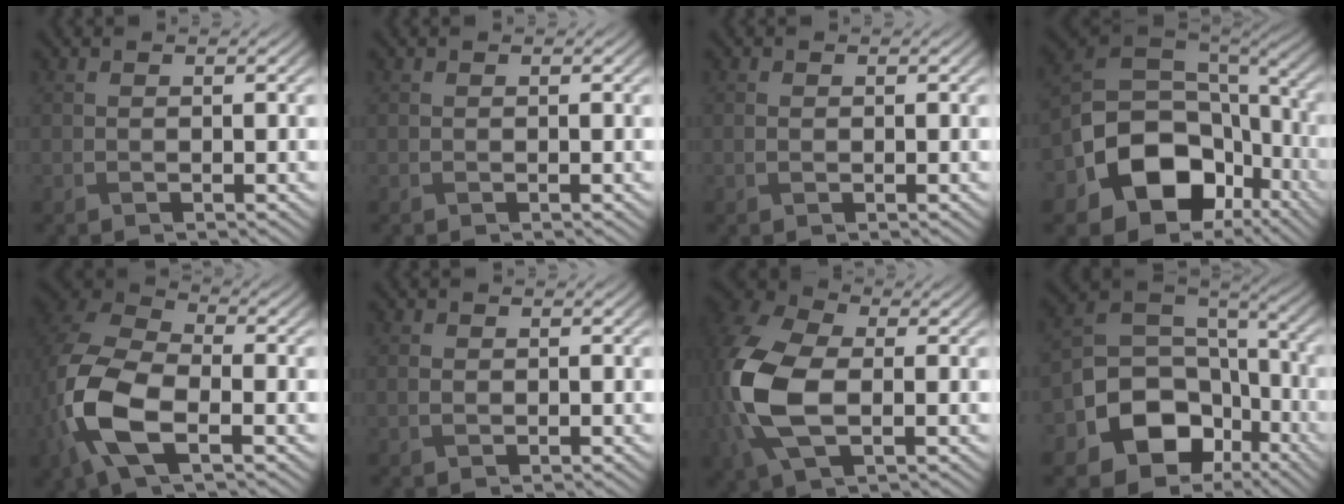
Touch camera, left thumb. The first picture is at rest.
{"total": 0.0}
{"total": 1.0, "force": [0.0, 0.7, 0.7], "torque": [-0.017, -0.001, 0.001]}
{"total": 15.0, "force": [-5.2, 11.3, 8.3], "torque": [-0.185, -0.043, -0.090]}
{"total": 12.8, "force": [-3.4, 7.3, 10.0], "torque": [-0.266, -0.018, -0.070]}
{"total": 1.3, "force": [0.1, 1.0, 0.9], "torque": [-0.025, -0.001, 0.001]}
{"total": 14.2, "force": [-1.0, 9.0, 10.9], "torque": [-0.310, -0.024, -0.016]}
{"total": 13.2, "force": [-5.4, 10.0, 6.6], "torque": [-0.149, -0.041, -0.096]}